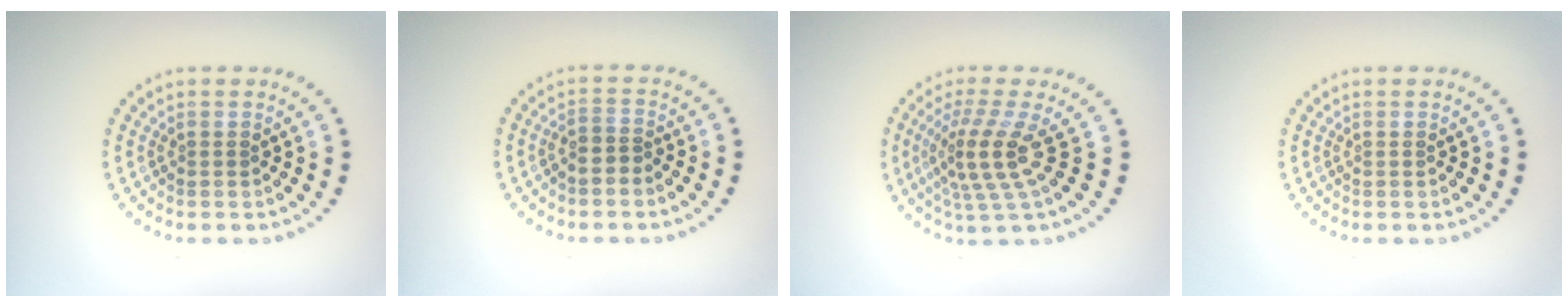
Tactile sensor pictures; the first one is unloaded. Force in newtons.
{"total": 1.6, "press": 1.4, "slide": 0.8}
{"total": 4.0, "press": 2.7, "slide": 2.9}
{"total": 0.0}